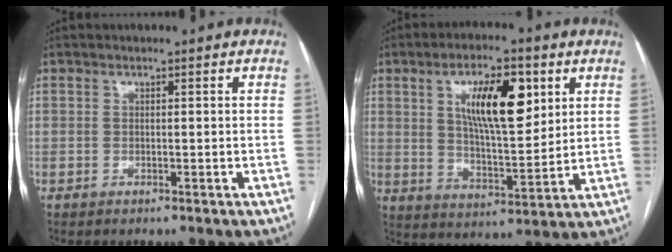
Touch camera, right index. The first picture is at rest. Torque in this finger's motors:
{"motor_torque": [1.19, 0.95, 0.49, 0.15]}